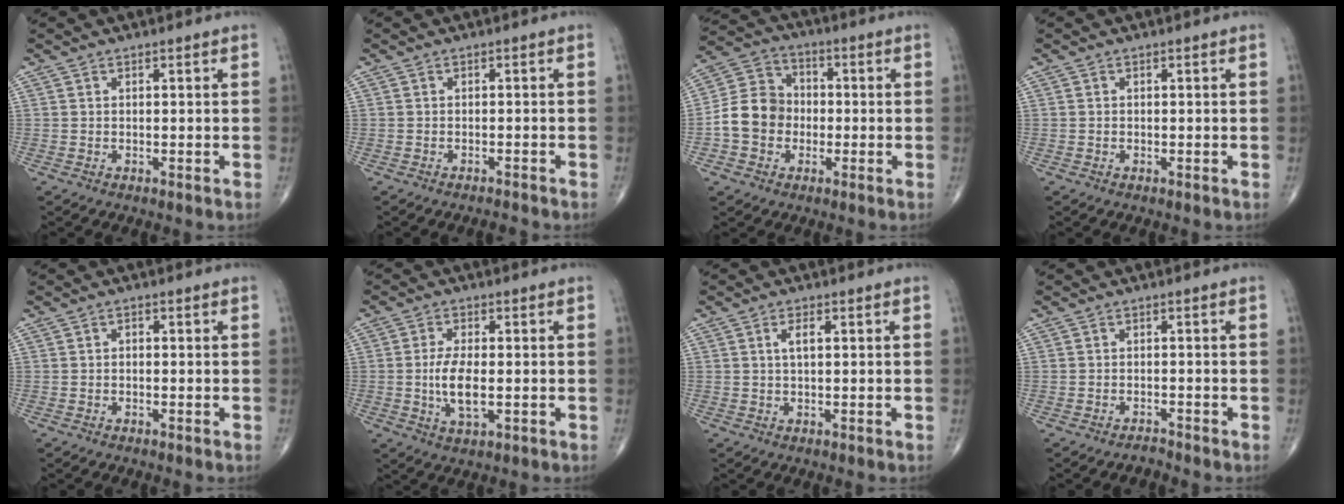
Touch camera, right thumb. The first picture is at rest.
{"total": 1.3, "force": [-1.3, 0.0, 0.1], "torque": [-0.014, 0.006, -0.019]}
{"total": 10.5, "force": [-1.9, 9.0, 5.0], "torque": [-0.077, 0.036, -0.045]}
{"total": 0.0}
{"total": 0.8, "force": [-0.2, 0.6, 0.6], "torque": [-0.004, 0.003, -0.009]}
{"total": 7.0, "force": [-0.8, 3.0, 6.2], "torque": [-0.126, -0.006, -0.014]}
{"total": 2.3, "force": [0.5, 0.9, 2.1], "torque": [-0.040, 0.002, 0.008]}
{"total": 1.3, "force": [-1.2, 0.1, -0.2], "torque": [0.000, 0.004, -0.022]}